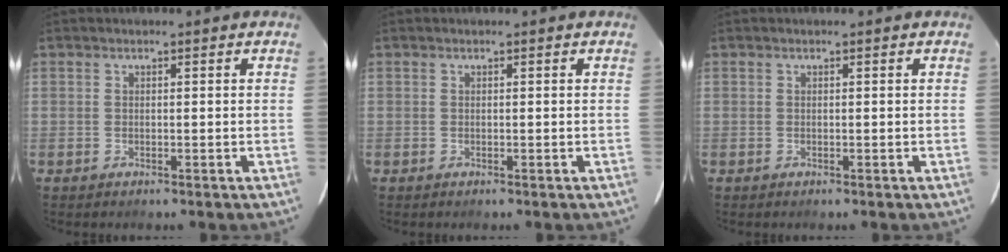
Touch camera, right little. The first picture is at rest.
{"total": 0.0}
{"total": 0.0}